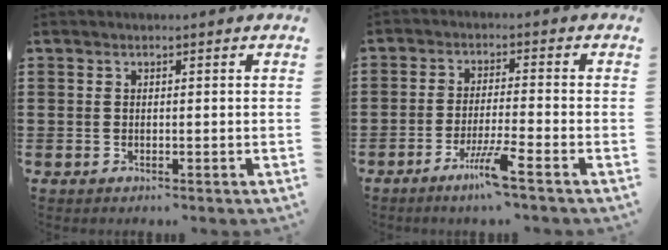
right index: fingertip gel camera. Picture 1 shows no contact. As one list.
[{"total": 6.0, "force": [-3.7, -0.5, 4.6], "torque": [-0.093, -0.015, -0.068]}]